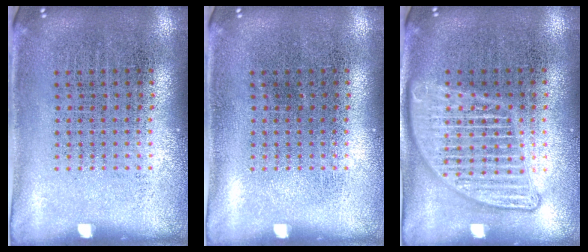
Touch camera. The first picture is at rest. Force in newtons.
{"total": 0.0}
{"total": 3.0, "press": 3.0, "slide": 0.3}